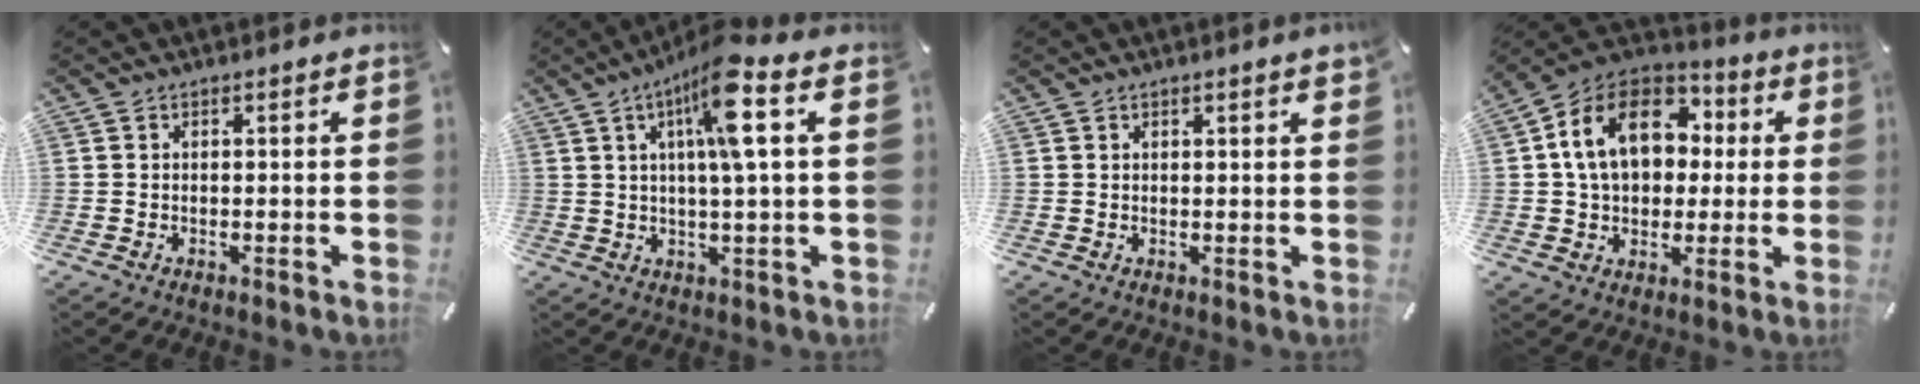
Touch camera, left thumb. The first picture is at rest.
{"total": 12.1, "force": [4.2, 1.7, 11.3], "torque": [-0.199, -0.001, 0.067]}
{"total": 0.9, "force": [0.7, 0.2, 0.5], "torque": [-0.009, -0.001, 0.013]}
{"total": 16.9, "force": [2.9, 13.1, 10.3], "torque": [-0.203, 0.010, 0.051]}